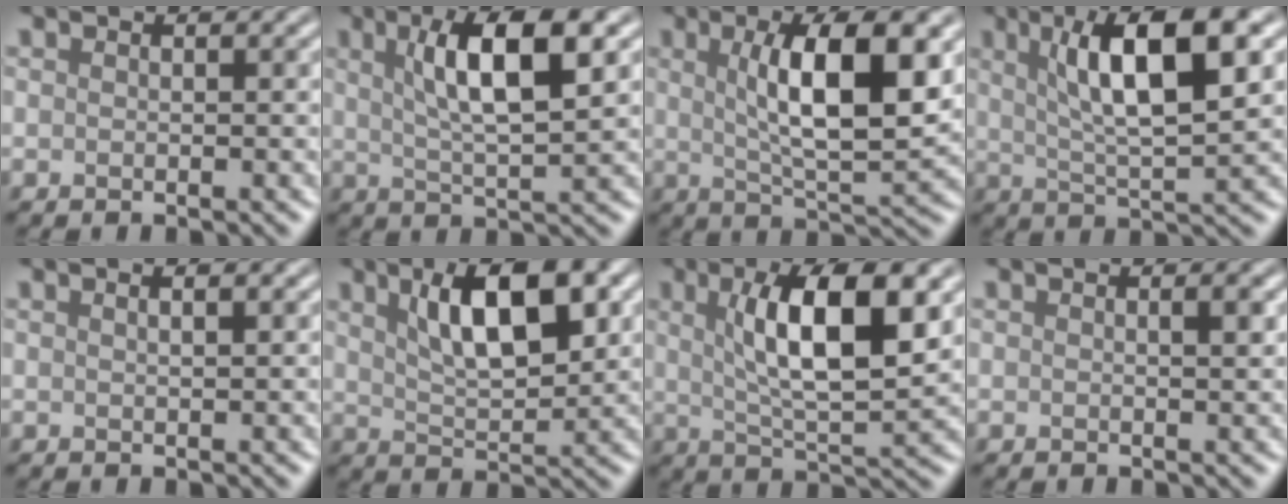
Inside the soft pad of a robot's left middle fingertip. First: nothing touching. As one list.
[{"total": 7.1, "force": [2.0, 1.6, 6.6], "torque": [-0.104, 0.006, 0.040]}, {"total": 8.8, "force": [1.8, 2.4, 8.2], "torque": [-0.121, -0.006, 0.038]}, {"total": 8.7, "force": [2.7, 2.1, 8.0], "torque": [-0.121, 0.003, 0.051]}, {"total": 1.9, "force": [0.9, 0.8, 1.5], "torque": [-0.004, 0.001, -0.004]}, {"total": 7.3, "force": [2.7, 2.5, 6.3], "torque": [-0.102, 0.004, 0.048]}, {"total": 8.7, "force": [2.1, 2.4, 8.1], "torque": [-0.124, -0.003, 0.043]}, {"total": 1.1, "force": [0.2, 0.2, 1.1], "torque": [-0.013, 0.002, 0.001]}]